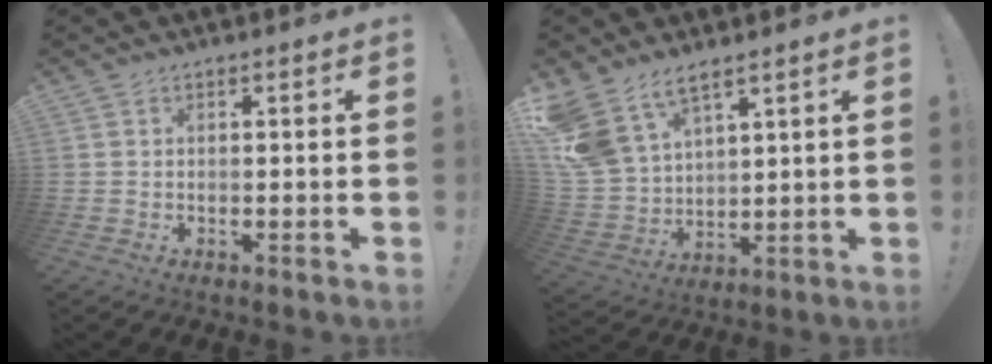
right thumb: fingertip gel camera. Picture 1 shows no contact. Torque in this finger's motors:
{"motor_torque": [0.22, 0.51, 0.49, 0.19, 0.32]}